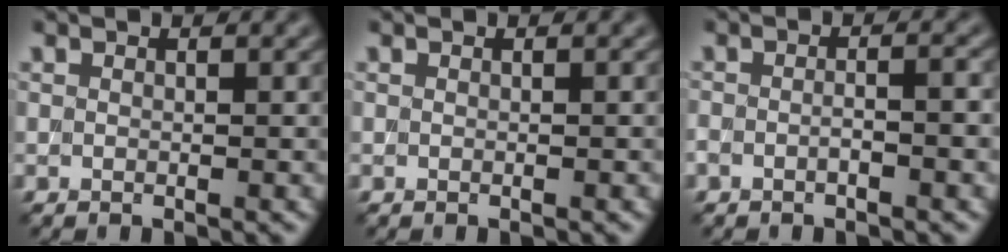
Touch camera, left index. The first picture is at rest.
{"total": 0.0}
{"total": 2.3, "force": [-0.8, 0.8, 2.0], "torque": [-0.016, 0.010, -0.021]}